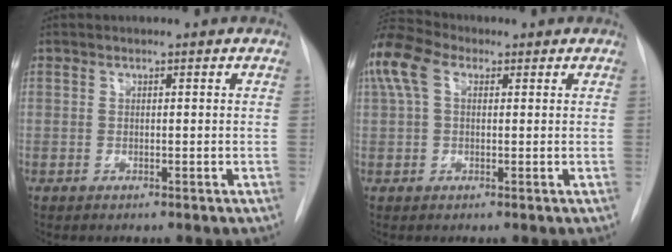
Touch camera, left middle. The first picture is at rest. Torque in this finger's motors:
{"motor_torque": [0.57, -0.49, 0.79, 0.21]}